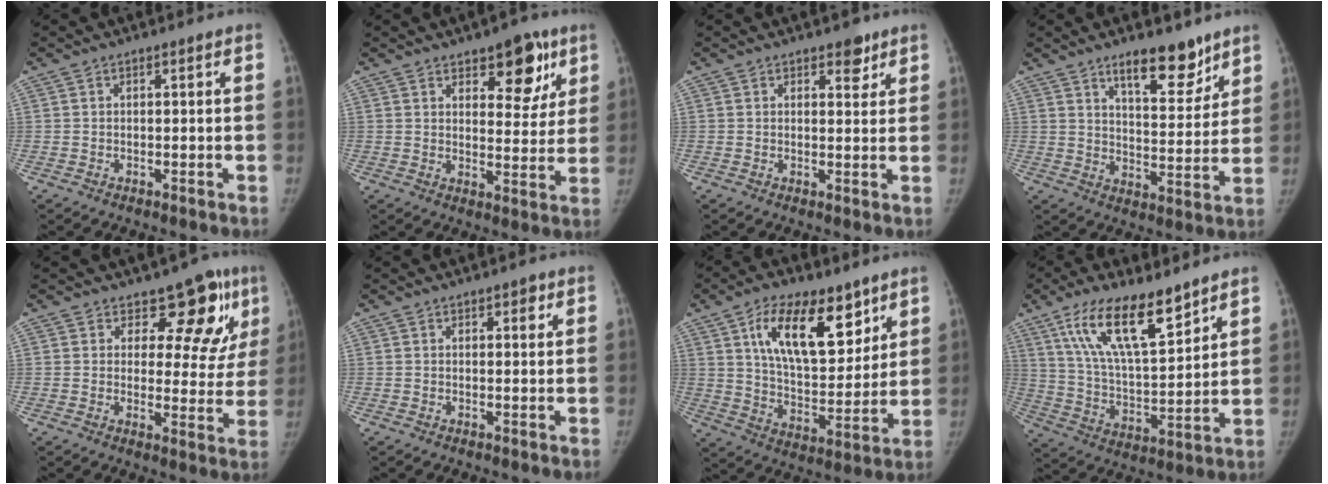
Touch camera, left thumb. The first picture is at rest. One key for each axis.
{"total": 10.7, "fx": 6.1, "fy": 5.2, "fz": 7.1, "tx": -0.051, "ty": -0.031, "tz": 0.086}
{"total": 3.2, "fx": 2.2, "fy": 1.7, "fz": 1.6, "tx": -0.001, "ty": -0.012, "tz": 0.030}
{"total": 11.5, "fx": 8.2, "fy": 4.2, "fz": 6.9, "tx": -0.070, "ty": -0.059, "tz": 0.132}
{"total": 11.8, "fx": 7.0, "fy": 6.7, "fz": 6.7, "tx": -0.027, "ty": -0.037, "tz": 0.084}
{"total": 1.9, "fx": 1.0, "fy": 0.9, "fz": 1.3, "tx": -0.007, "ty": -0.004, "tz": 0.014}
{"total": 18.7, "fx": 9.5, "fy": 9.2, "fz": 13.1, "tx": -0.165, "ty": -0.049, "tz": 0.169}
{"total": 17.0, "fx": 10.8, "fy": 5.6, "fz": 11.8, "tx": -0.188, "ty": -0.050, "tz": 0.210}